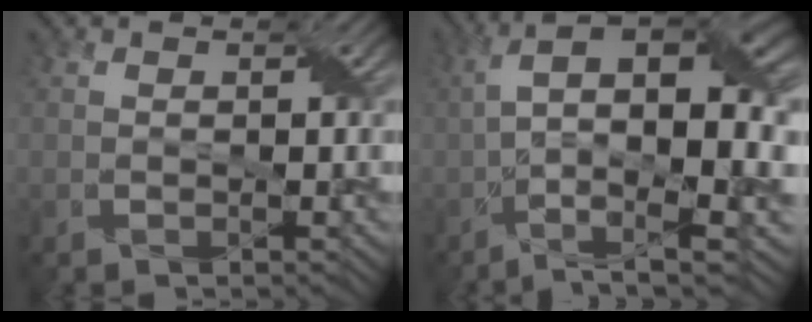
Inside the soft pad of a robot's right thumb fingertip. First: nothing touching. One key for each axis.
{"total": 14.0, "fx": -0.7, "fy": 5.3, "fz": 13.0, "tx": -0.247, "ty": -0.003, "tz": -0.004}